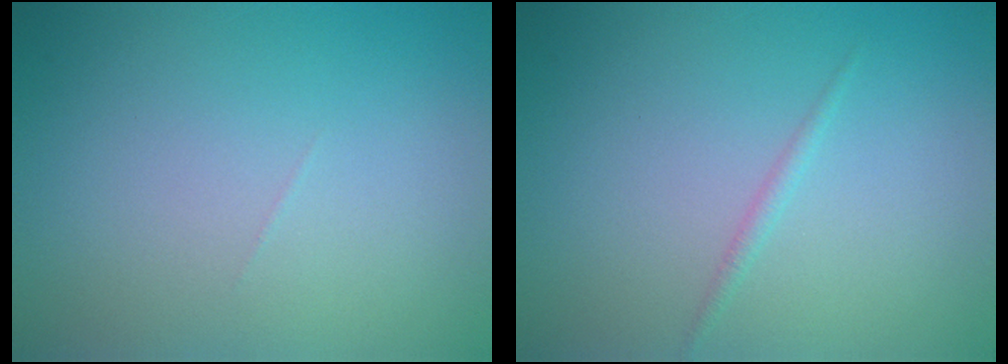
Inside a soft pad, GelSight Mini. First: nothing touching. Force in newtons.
{"total": 0.8, "press": 0.8, "slide": 0.1}